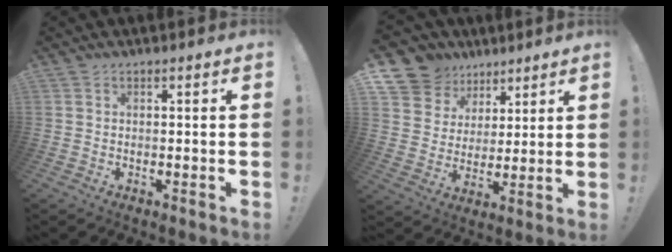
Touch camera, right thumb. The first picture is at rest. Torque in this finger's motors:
{"motor_torque": [-0.76, 1.45, 0.27, 0.20, 0.04]}